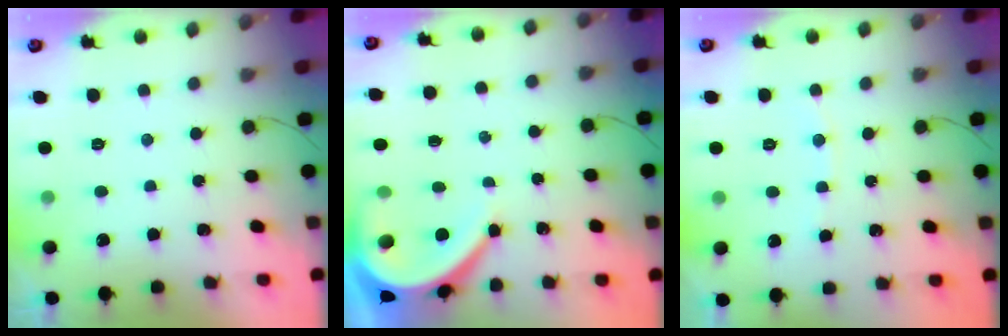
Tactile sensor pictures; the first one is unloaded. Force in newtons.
{"total": 9.8, "press": 9.8, "slide": 0.7}
{"total": 3.9, "press": 3.8, "slide": 0.3}